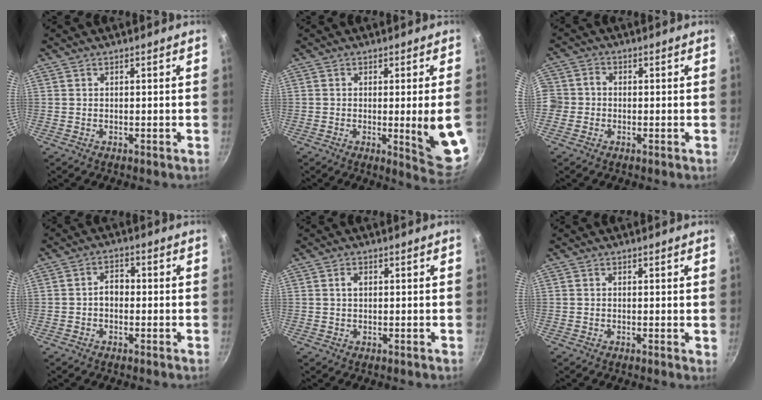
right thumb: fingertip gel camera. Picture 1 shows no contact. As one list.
[{"total": 10.8, "force": [-1.1, 1.3, 10.6], "torque": [-0.127, -0.011, -0.009]}, {"total": 4.3, "force": [-1.3, 3.9, 1.3], "torque": [-0.014, 0.016, -0.036]}, {"total": 3.4, "force": [-0.6, 2.5, 2.2], "torque": [-0.022, 0.016, -0.016]}, {"total": 1.6, "force": [0.3, 1.1, 1.1], "torque": [-0.018, 0.004, 0.004]}, {"total": 0.9, "force": [0.1, 0.3, 0.8], "torque": [-0.011, -0.001, -0.002]}]